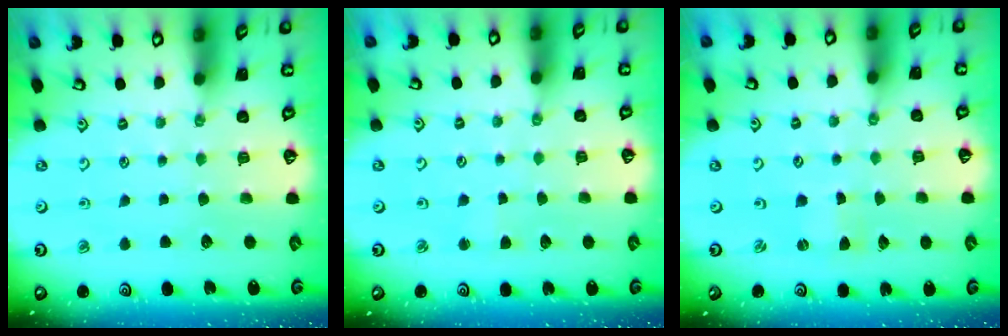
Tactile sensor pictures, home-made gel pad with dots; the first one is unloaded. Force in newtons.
{"total": 2.2, "press": 2.2, "slide": 0.3}
{"total": 0.0}